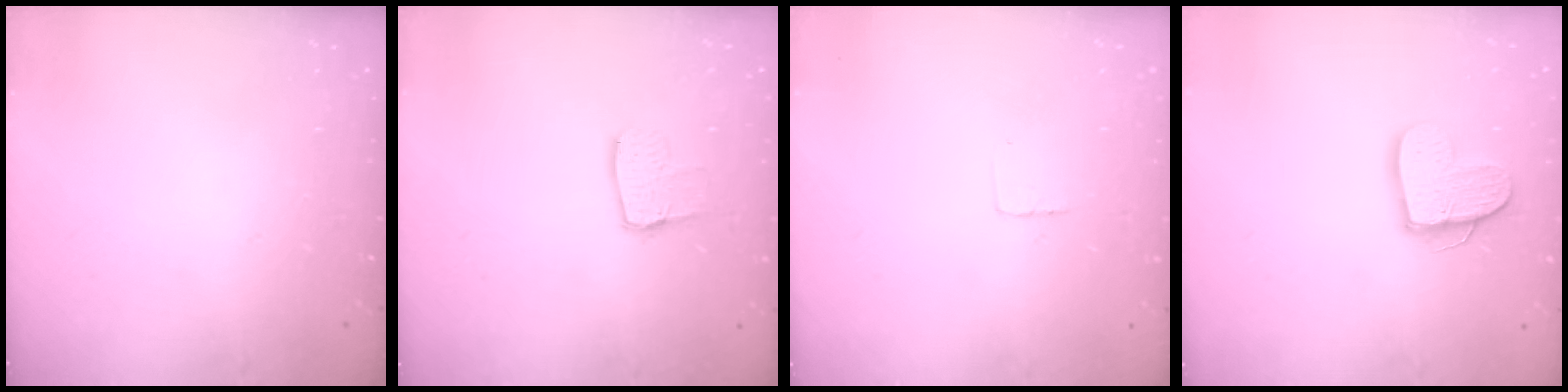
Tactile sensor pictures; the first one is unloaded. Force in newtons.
{"total": 8.3, "press": 8.3, "slide": 0.7}
{"total": 2.9, "press": 2.9, "slide": 0.2}
{"total": 12.9, "press": 12.9, "slide": 1.0}